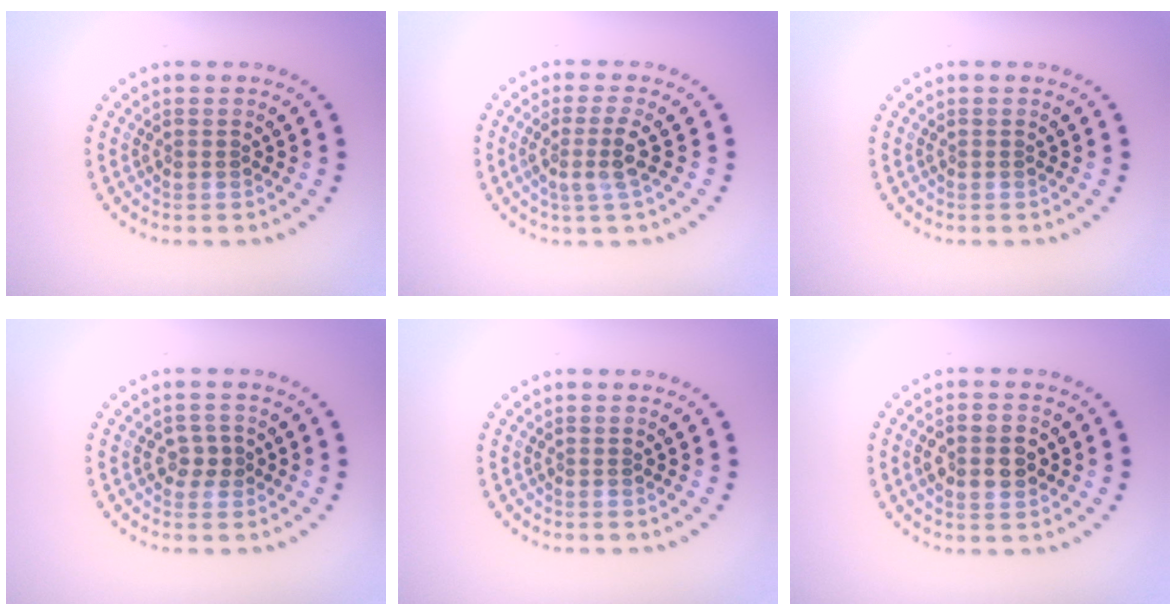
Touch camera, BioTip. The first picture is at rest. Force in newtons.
{"total": 2.4, "press": 1.9, "slide": 1.5}
{"total": 0.0}
{"total": 1.9, "press": 1.8, "slide": 0.4}
{"total": 0.0}
{"total": 3.7, "press": 3.7, "slide": 0.1}